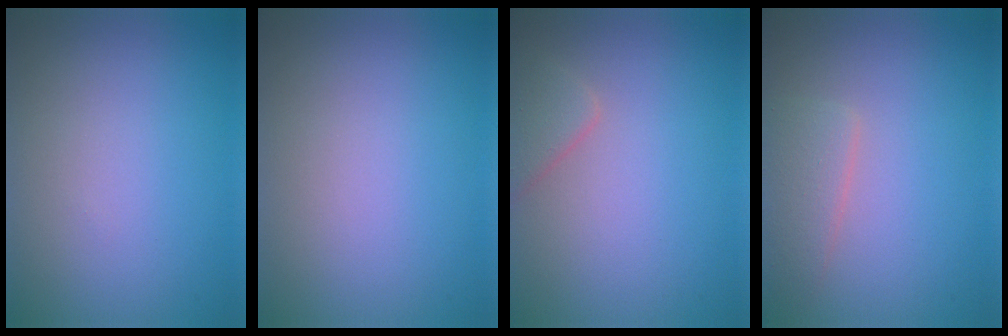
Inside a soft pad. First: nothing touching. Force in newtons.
{"total": 0.0}
{"total": 1.9, "press": 1.9, "slide": 0.2}
{"total": 2.5, "press": 2.5, "slide": 0.1}